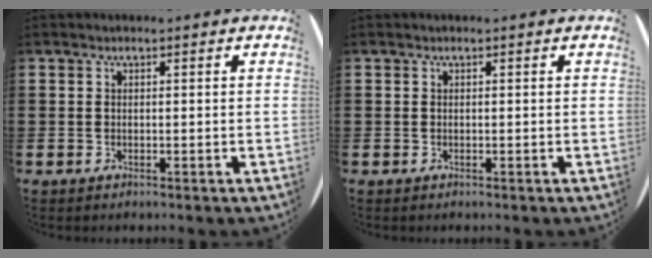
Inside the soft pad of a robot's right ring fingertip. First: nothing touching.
{"total": 0.0}